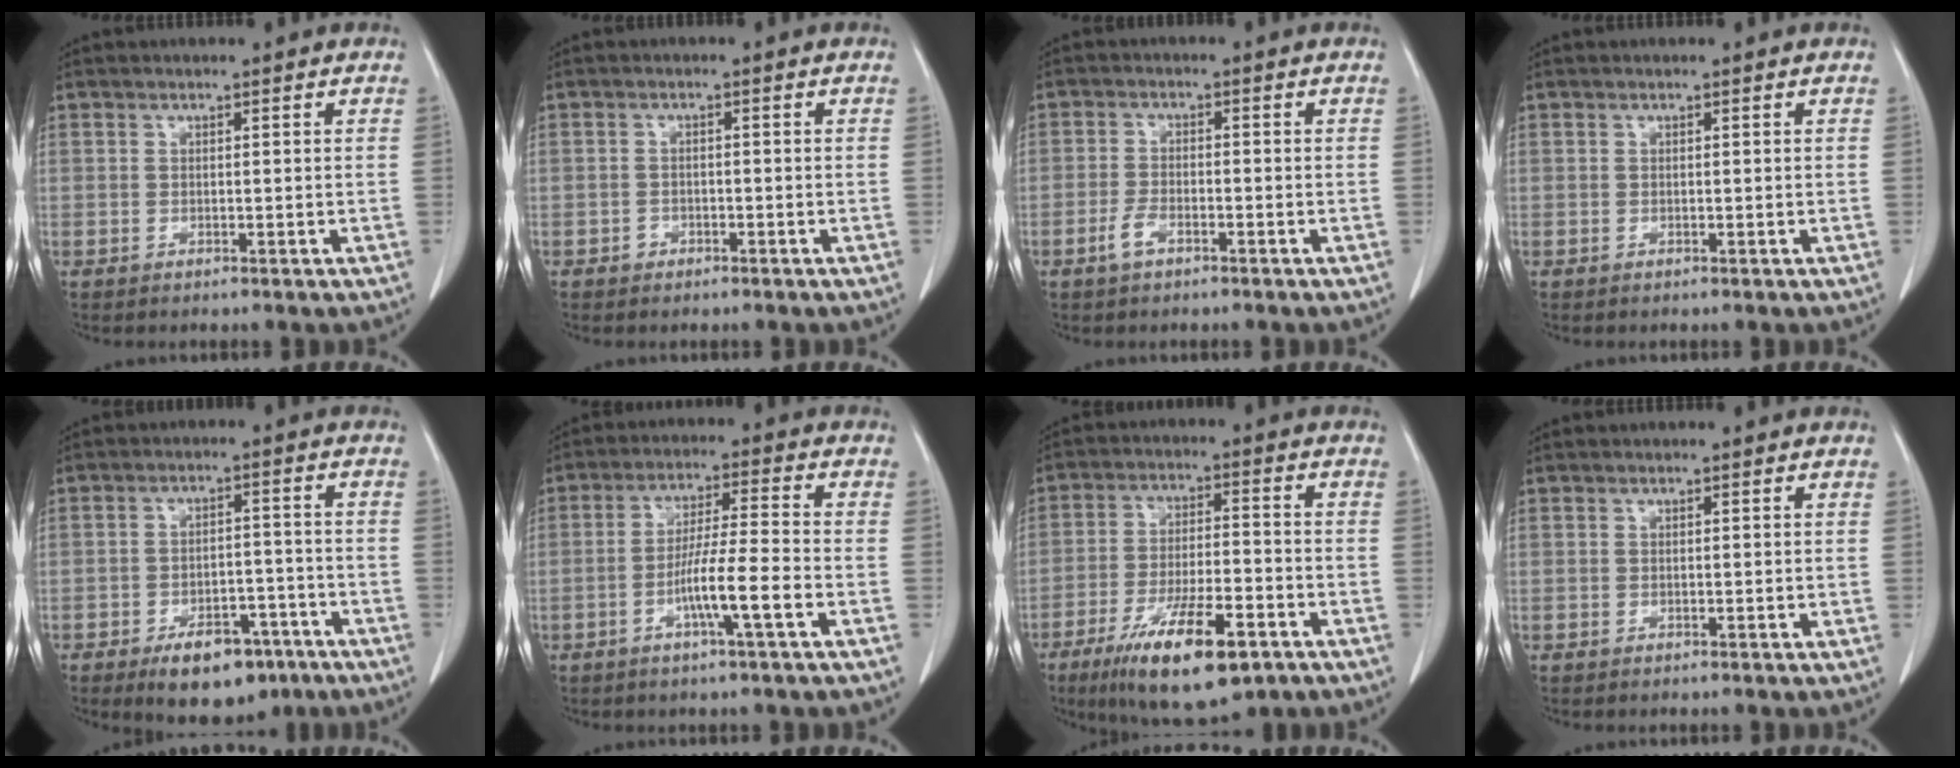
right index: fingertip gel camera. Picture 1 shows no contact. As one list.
[{"total": 1.2, "force": [-0.8, 0.9, 0.2], "torque": [-0.003, 0.004, -0.014]}, {"total": 3.0, "force": [-1.8, 1.1, 2.0], "torque": [-0.045, 0.002, -0.037]}, {"total": 0.0}, {"total": 9.7, "force": [-6.2, 4.9, 5.7], "torque": [-0.075, 0.004, -0.089]}, {"total": 7.9, "force": [-2.9, -0.3, 7.3], "torque": [-0.134, 0.001, -0.052]}, {"total": 14.8, "force": [-8.4, 3.9, 11.6], "torque": [-0.209, -0.019, -0.135]}, {"total": 0.0}]